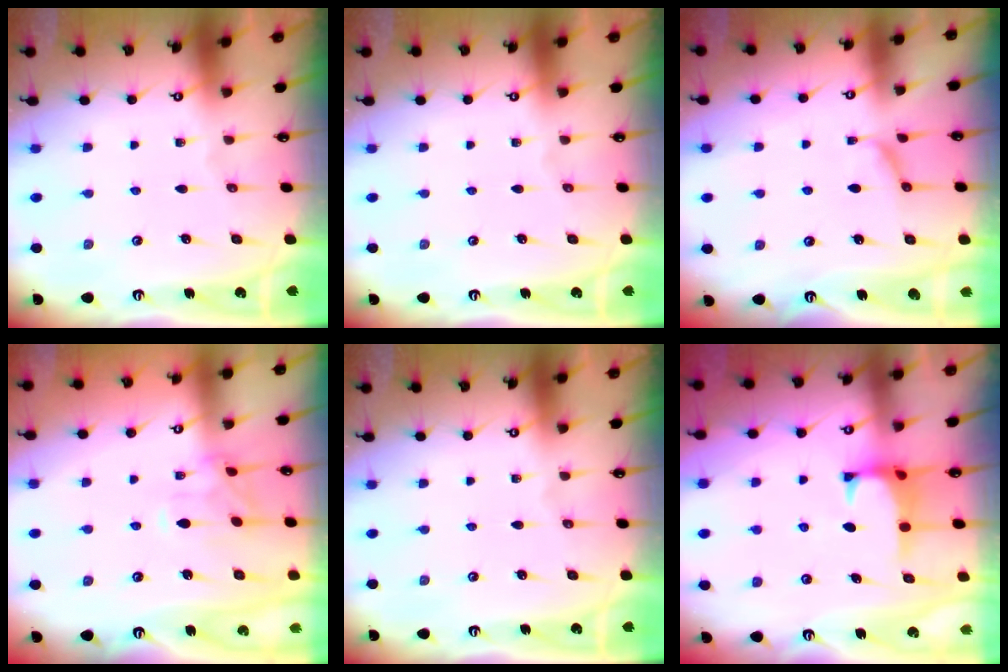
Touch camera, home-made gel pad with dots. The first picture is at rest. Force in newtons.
{"total": 0.0}
{"total": 1.8, "press": 1.7, "slide": 0.6}
{"total": 0.0}
{"total": 0.0}
{"total": 1.1, "press": 0.9, "slide": 0.6}